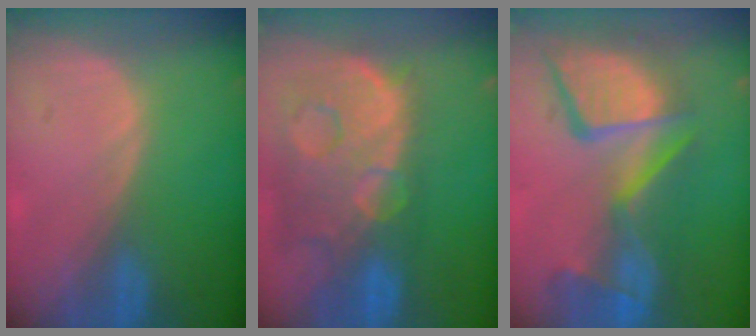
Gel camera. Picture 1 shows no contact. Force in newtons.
{"total": 14.1, "press": 11.5, "slide": 8.2}
{"total": 13.5, "press": 11.1, "slide": 7.7}